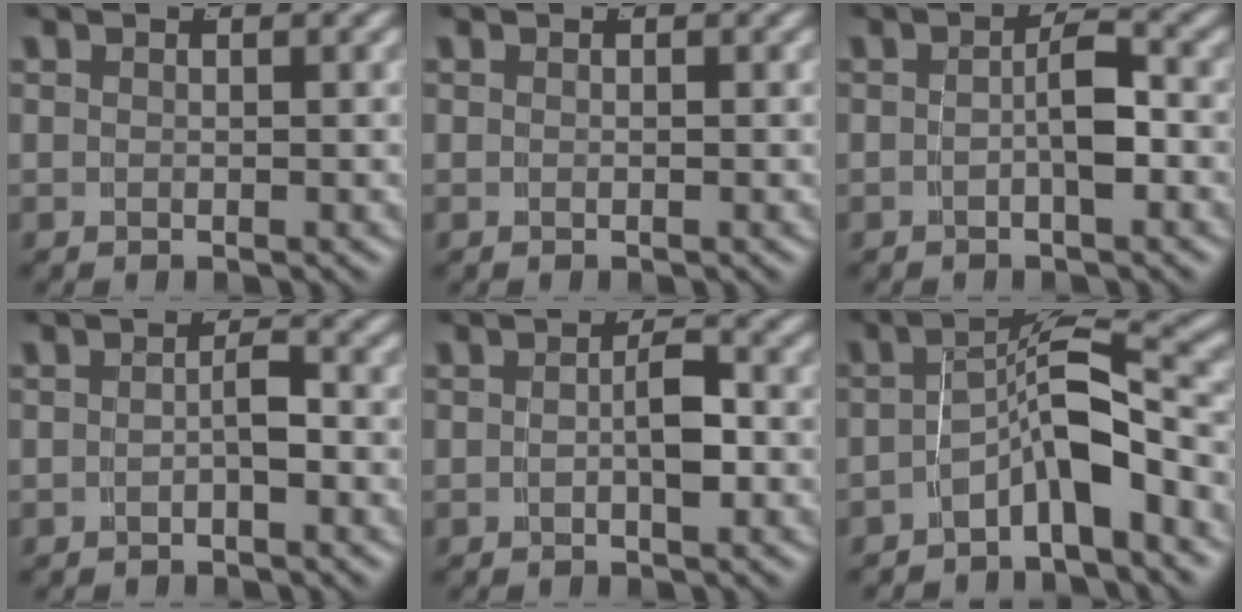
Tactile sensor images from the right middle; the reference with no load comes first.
{"total": 0.0}
{"total": 2.2, "force": [-0.8, 0.2, 2.0], "torque": [-0.031, -0.006, -0.008]}
{"total": 1.4, "force": [-0.9, 0.1, 1.1], "torque": [-0.014, -0.004, -0.011]}
{"total": 1.9, "force": [-0.6, 0.4, 1.8], "torque": [-0.024, -0.005, -0.005]}
{"total": 5.5, "force": [-2.9, 1.9, 4.3], "torque": [-0.062, -0.004, -0.043]}